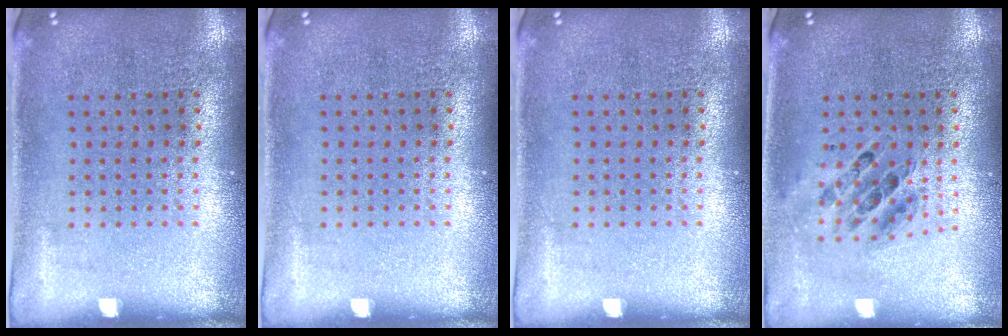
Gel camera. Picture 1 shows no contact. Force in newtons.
{"total": 0.0}
{"total": 0.0}
{"total": 0.6, "press": 0.6, "slide": 0.1}